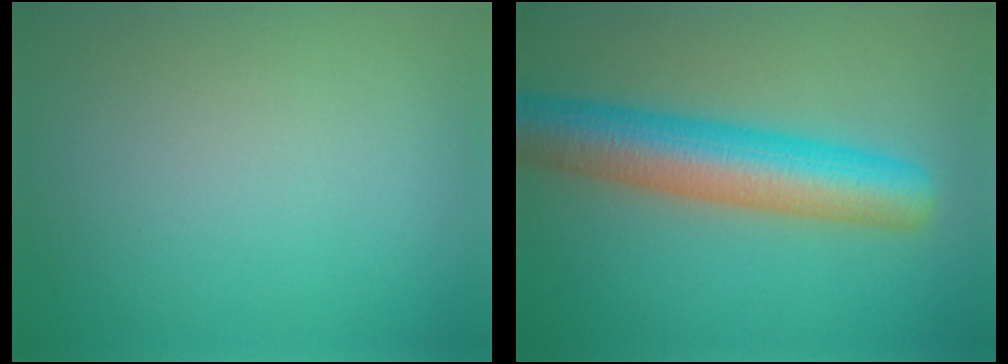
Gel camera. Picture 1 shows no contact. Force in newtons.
{"total": 8.4, "press": 8.4, "slide": 0.3}